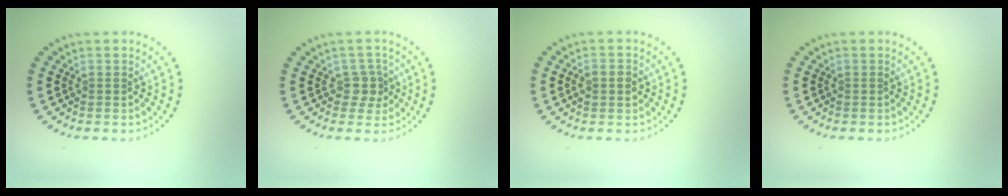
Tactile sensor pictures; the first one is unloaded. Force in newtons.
{"total": 1.8, "press": 1.5, "slide": 1.0}
{"total": 2.1, "press": 2.1, "slide": 0.1}
{"total": 0.0}